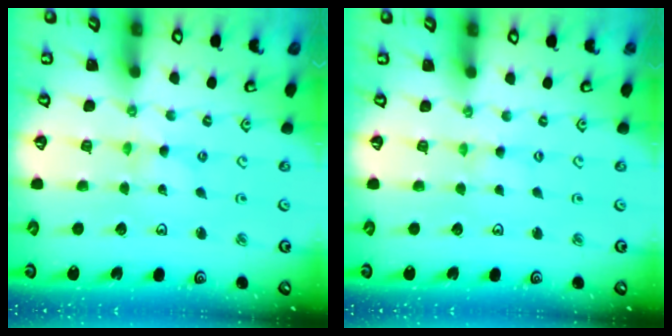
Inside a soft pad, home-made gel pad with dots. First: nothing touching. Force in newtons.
{"total": 0.0}